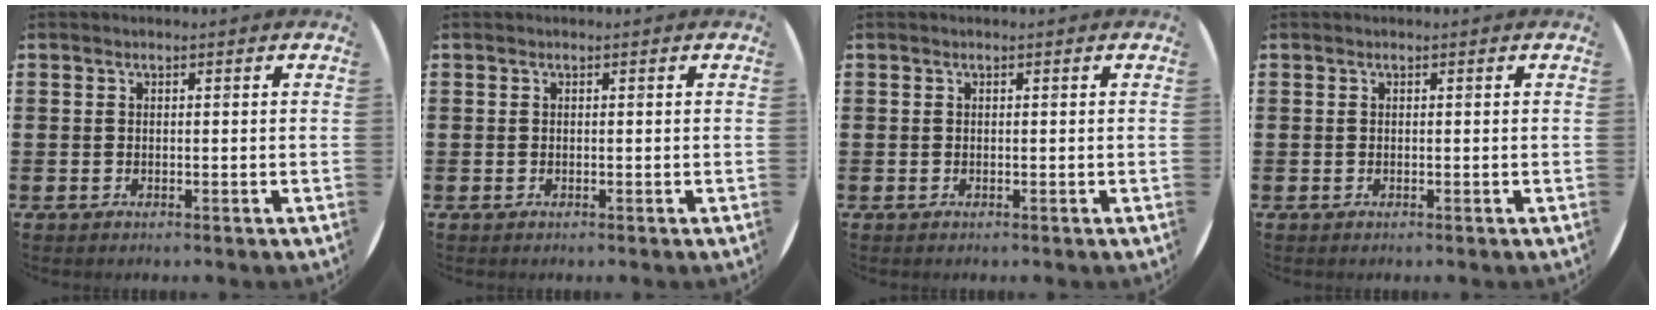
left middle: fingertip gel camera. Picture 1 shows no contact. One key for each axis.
{"total": 0.0}
{"total": 0.0}
{"total": 0.0}